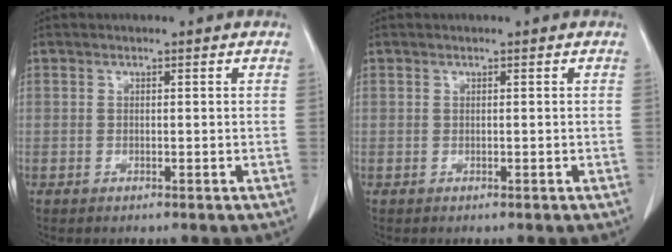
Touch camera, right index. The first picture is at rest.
{"total": 0.0}